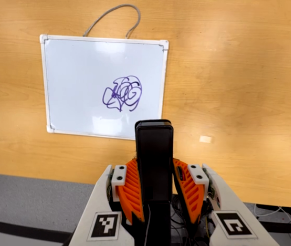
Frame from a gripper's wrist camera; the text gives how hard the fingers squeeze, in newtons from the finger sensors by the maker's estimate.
{"total": 4.7, "left": 3.7, "right": 5.7}